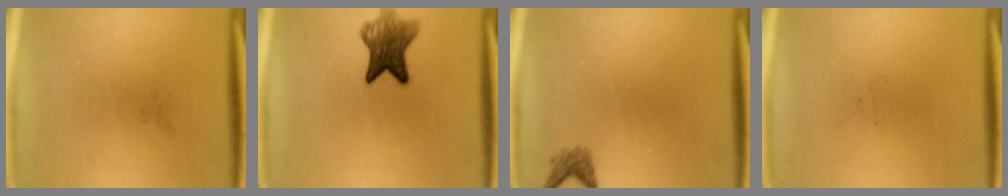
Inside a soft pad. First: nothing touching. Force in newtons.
{"total": 7.3}
{"total": 1.4}
{"total": 0.0}